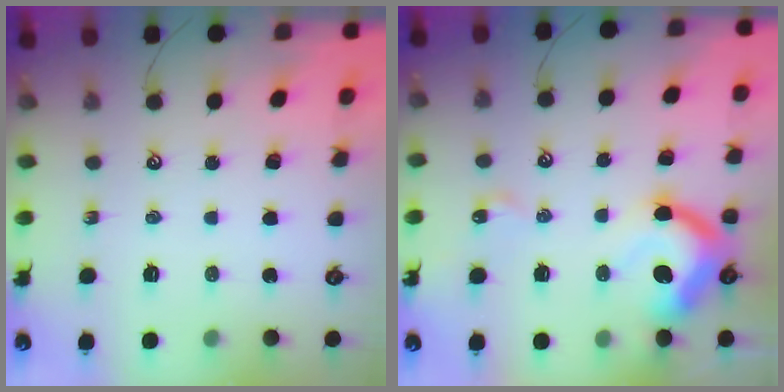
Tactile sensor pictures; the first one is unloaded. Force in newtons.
{"total": 14.1, "press": 14.0, "slide": 1.6}